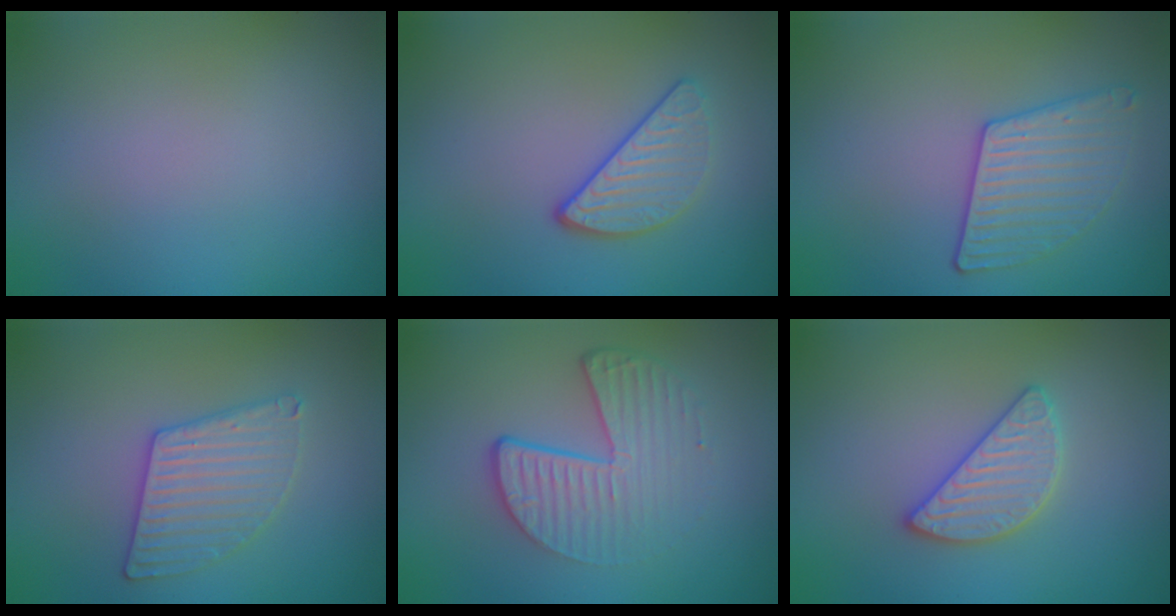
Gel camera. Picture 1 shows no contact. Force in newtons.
{"total": 3.0, "press": 2.5, "slide": 1.6}
{"total": 3.0, "press": 2.9, "slide": 0.7}
{"total": 3.0, "press": 3.0, "slide": 0.4}
{"total": 4.7, "press": 3.0, "slide": 3.6}
{"total": 2.9, "press": 2.9, "slide": 0.3}